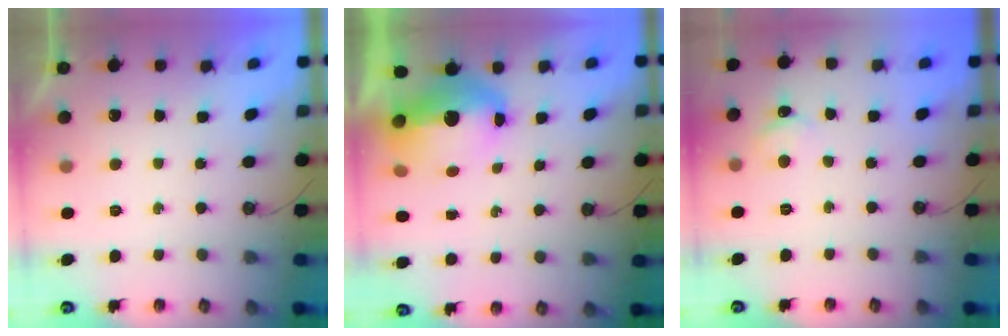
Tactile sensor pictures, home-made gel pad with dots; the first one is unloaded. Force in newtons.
{"total": 11.0, "press": 11.0, "slide": 1.0}
{"total": 3.6, "press": 3.5, "slide": 0.5}